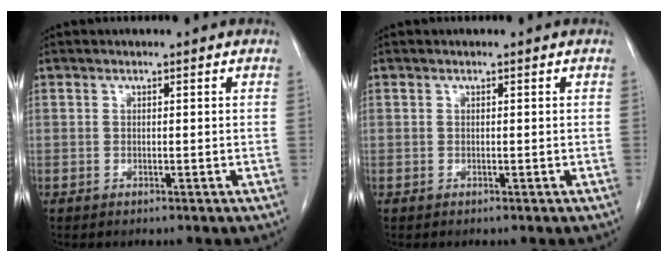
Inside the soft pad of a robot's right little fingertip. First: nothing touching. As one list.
[{"total": 0.0}]